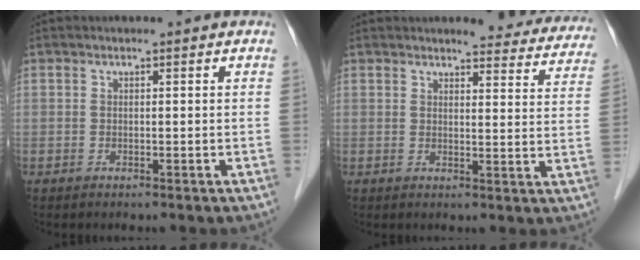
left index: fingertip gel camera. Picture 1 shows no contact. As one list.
[{"total": 12.8, "force": [12.1, 2.7, 3.4], "torque": [-0.005, -0.042, 0.108]}]